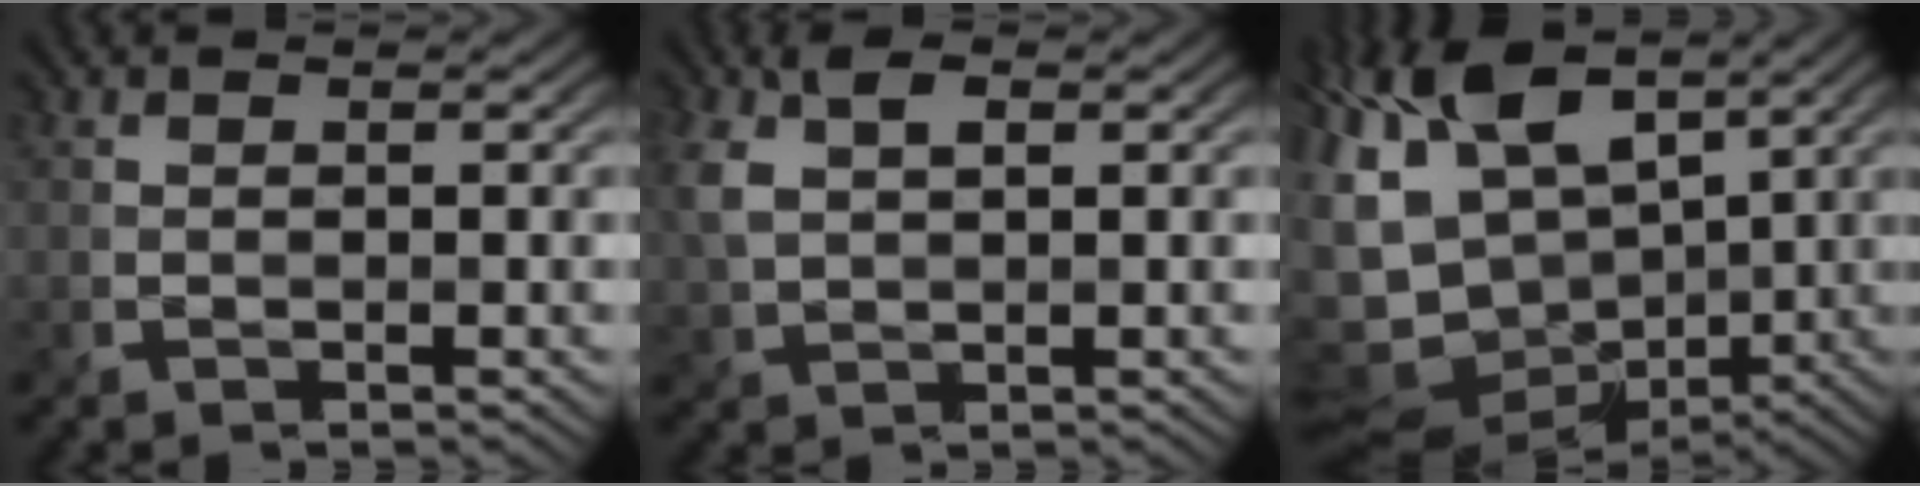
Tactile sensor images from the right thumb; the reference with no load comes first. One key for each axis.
{"total": 4.8, "fx": 1.4, "fy": 2.7, "fz": 3.8, "tx": -0.086, "ty": 0.007, "tz": 0.021}
{"total": 14.8, "fx": 4.6, "fy": 9.1, "fz": 10.7, "tx": -0.248, "ty": -0.004, "tz": 0.092}